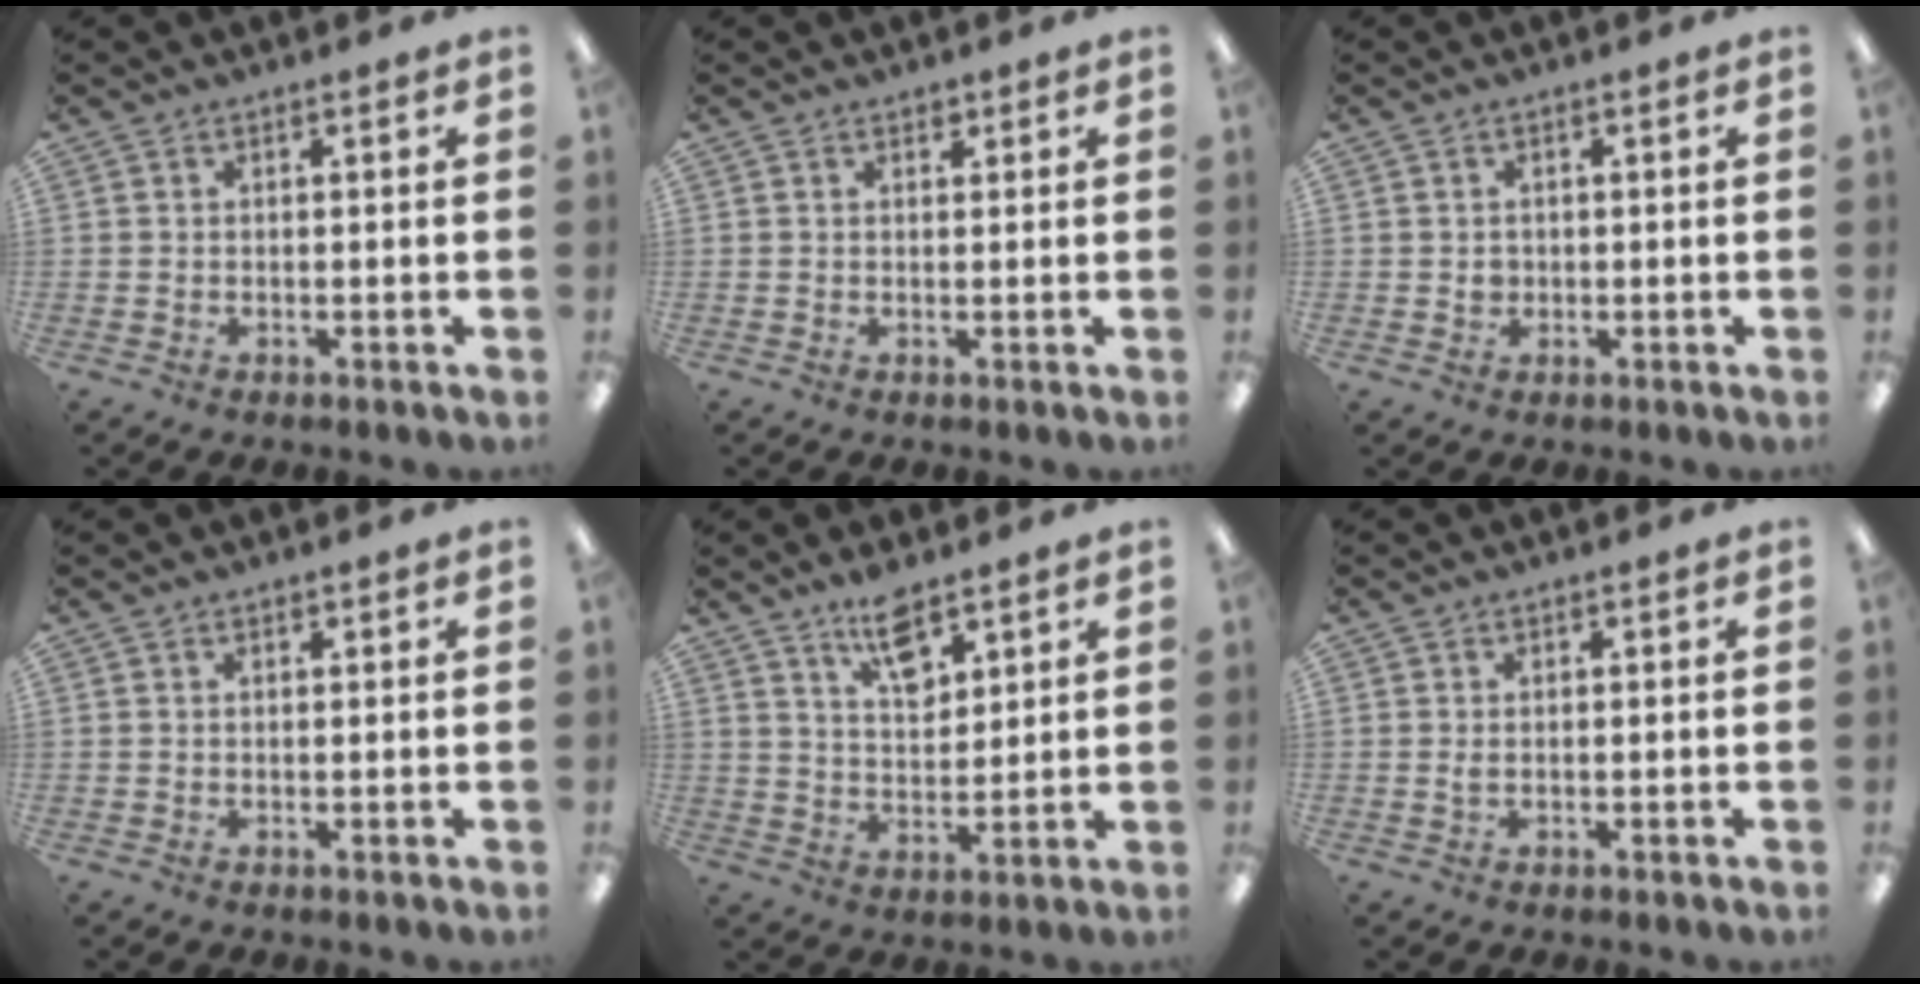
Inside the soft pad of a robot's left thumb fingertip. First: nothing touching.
{"total": 1.4, "force": [1.1, 0.6, 0.6], "torque": [-0.005, -0.004, 0.019]}
{"total": 1.7, "force": [0.2, 1.5, 0.7], "torque": [-0.007, 0.001, 0.001]}
{"total": 1.0, "force": [0.8, 0.4, 0.5], "torque": [-0.010, 0.000, 0.014]}
{"total": 9.0, "force": [6.6, 3.8, 4.7], "torque": [-0.071, -0.035, 0.114]}
{"total": 1.1, "force": [0.2, 0.5, 0.9], "torque": [-0.011, -0.001, 0.002]}